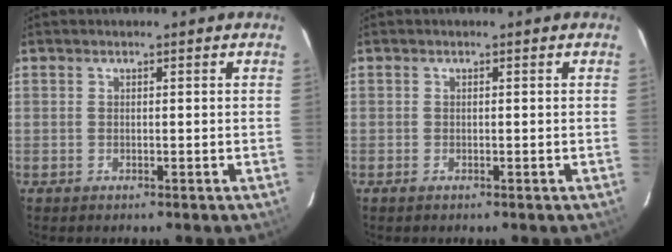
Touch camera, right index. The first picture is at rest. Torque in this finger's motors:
{"motor_torque": [0.23, -0.13, 0.12, 0.01]}